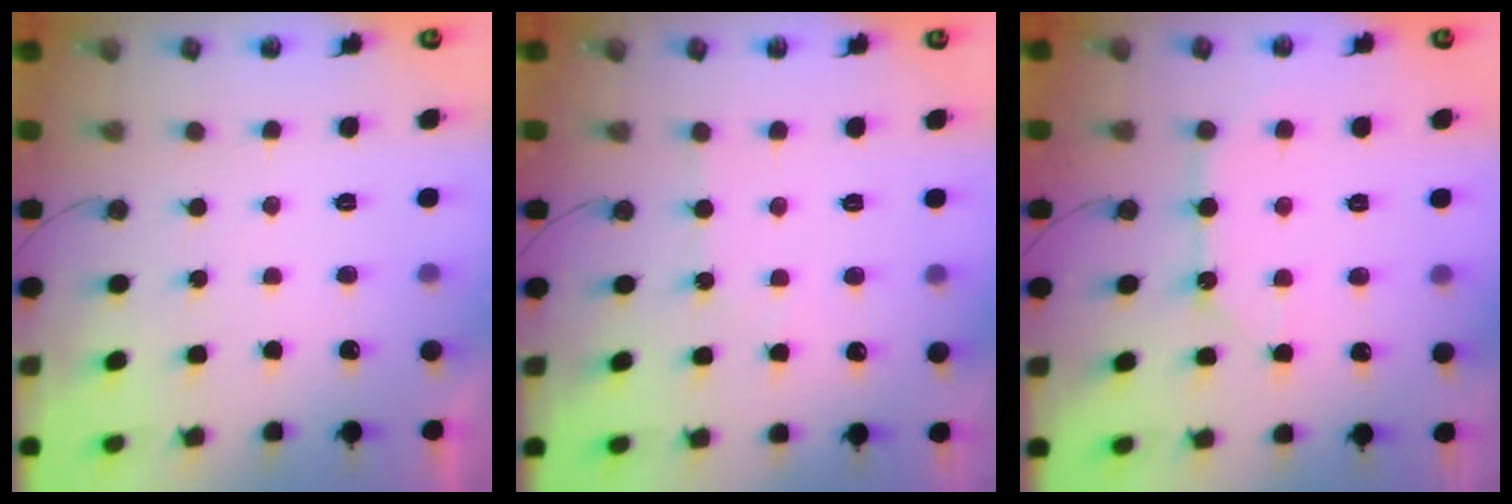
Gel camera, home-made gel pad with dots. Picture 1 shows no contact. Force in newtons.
{"total": 2.6, "press": 2.6, "slide": 0.3}
{"total": 9.7, "press": 9.7, "slide": 0.2}